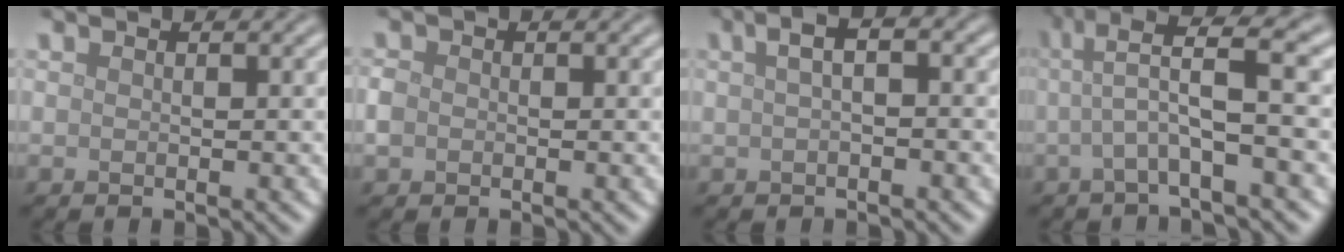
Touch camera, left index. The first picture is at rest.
{"total": 1.4, "force": [-0.2, 1.2, 0.6], "torque": [-0.009, 0.000, -0.011]}
{"total": 2.5, "force": [0.5, 0.8, 2.4], "torque": [-0.040, 0.012, 0.006]}
{"total": 5.7, "force": [0.9, 0.9, 5.6], "torque": [-0.103, 0.017, 0.010]}